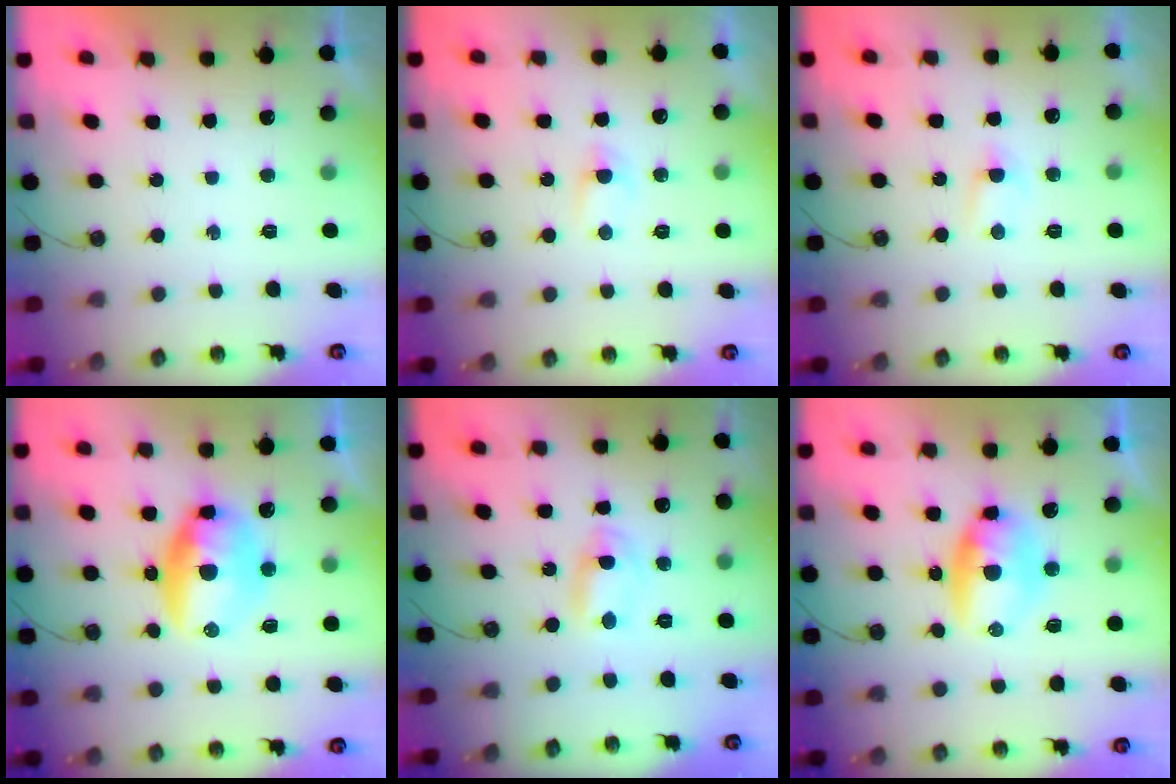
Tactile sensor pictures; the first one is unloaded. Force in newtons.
{"total": 2.2, "press": 2.2, "slide": 0.3}
{"total": 2.6, "press": 2.5, "slide": 0.3}
{"total": 20.3, "press": 15.2, "slide": 13.4}
{"total": 2.1, "press": 1.7, "slide": 1.2}
{"total": 17.5, "press": 10.4, "slide": 14.1}